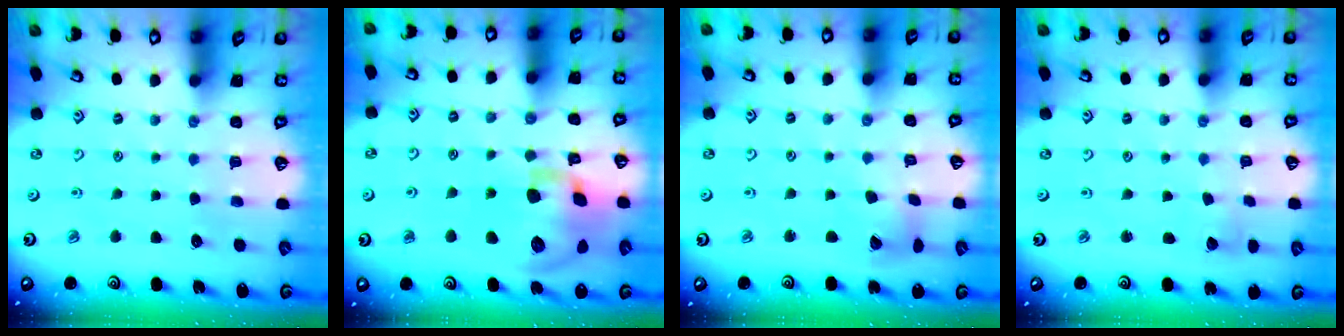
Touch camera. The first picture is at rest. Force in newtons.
{"total": 20.7, "press": 20.5, "slide": 3.1}
{"total": 7.0, "press": 7.0, "slide": 1.0}
{"total": 1.6, "press": 1.6, "slide": 0.2}